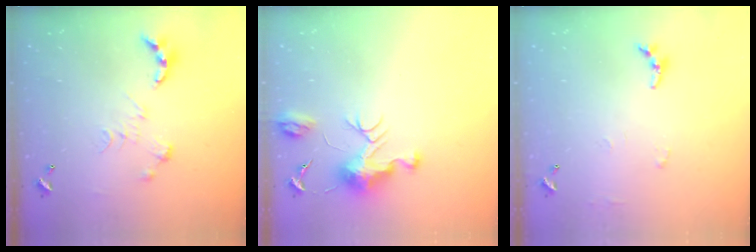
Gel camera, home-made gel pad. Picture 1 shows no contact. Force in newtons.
{"total": 9.5, "press": 9.5, "slide": 0.4}
{"total": 5.7, "press": 5.7, "slide": 0.2}